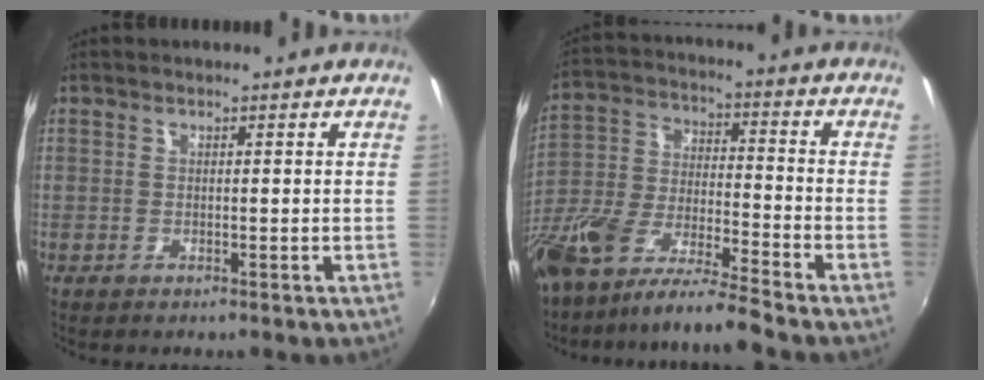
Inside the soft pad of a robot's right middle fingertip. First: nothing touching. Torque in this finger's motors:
{"motor_torque": [1.07, -1.07, 0.50, 0.21]}